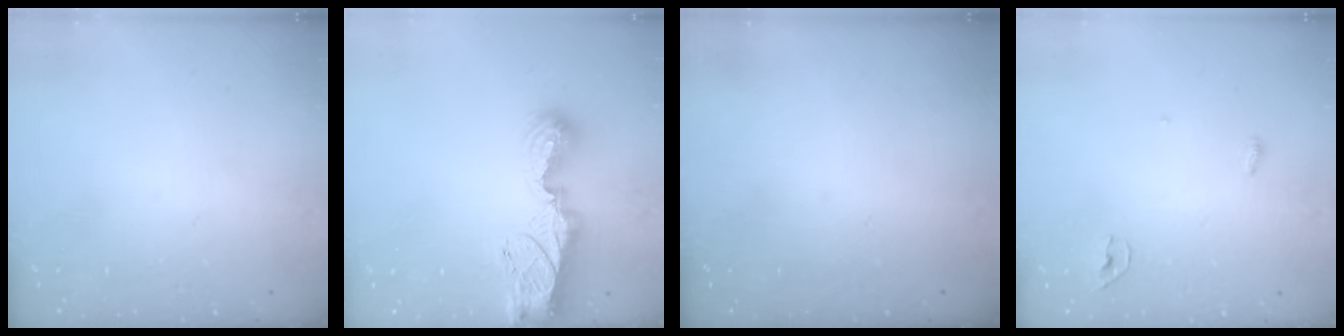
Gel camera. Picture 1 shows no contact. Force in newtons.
{"total": 11.3, "press": 11.2, "slide": 1.0}
{"total": 0.0}
{"total": 6.4, "press": 4.1, "slide": 4.9}